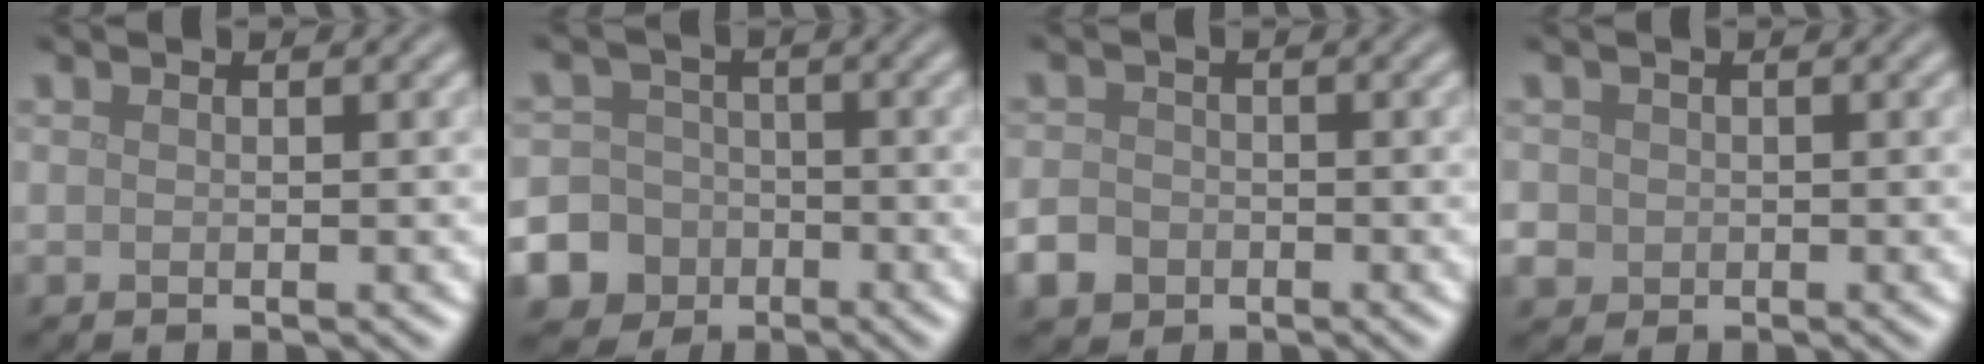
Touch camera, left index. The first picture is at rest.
{"total": 11.5, "force": [-5.3, 10.1, 1.7], "torque": [-0.055, -0.034, -0.110]}
{"total": 2.9, "force": [-1.5, 2.2, 1.0], "torque": [-0.021, -0.003, -0.034]}
{"total": 3.2, "force": [-0.5, 3.0, 1.0], "torque": [-0.019, 0.002, -0.015]}